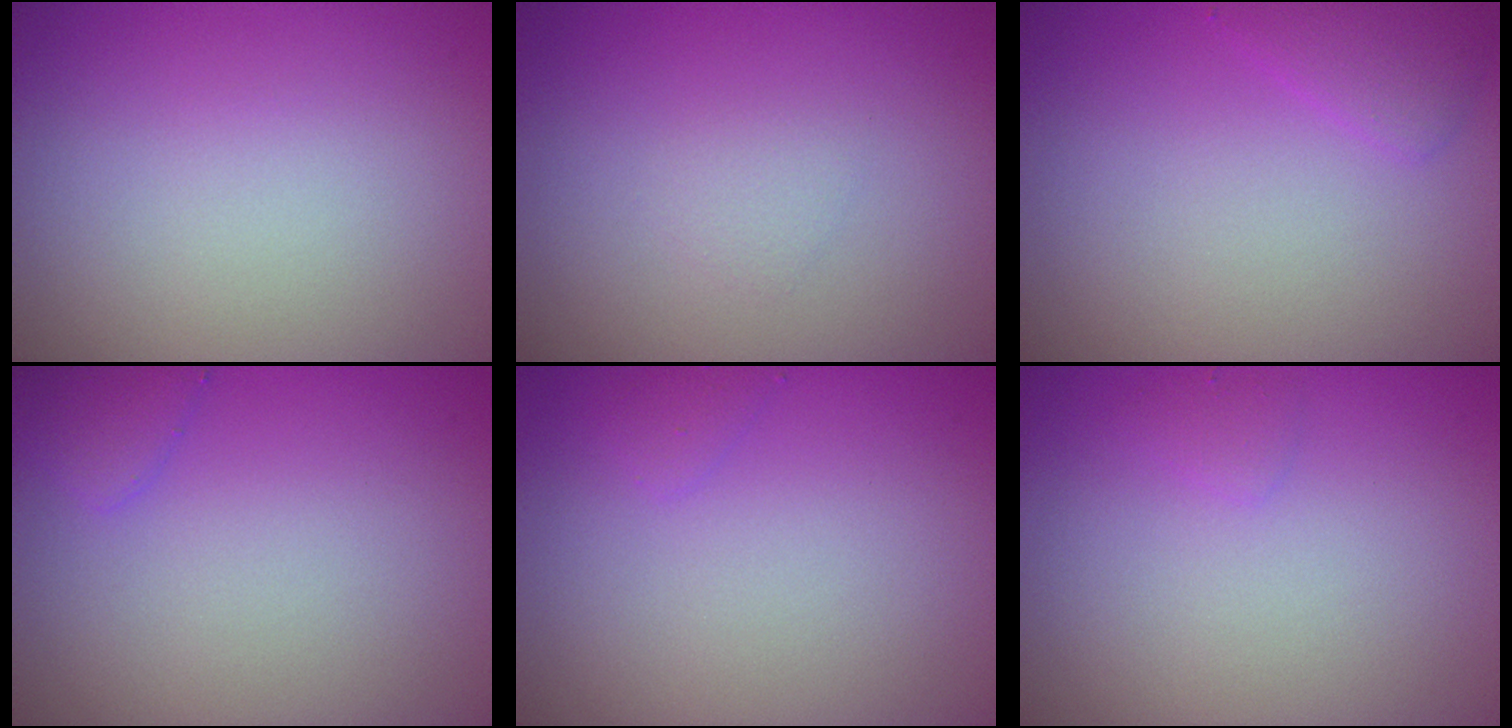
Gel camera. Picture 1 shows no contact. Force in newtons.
{"total": 0.8, "press": 0.8, "slide": 0.1}
{"total": 1.7, "press": 1.7, "slide": 0.1}
{"total": 1.5, "press": 1.5, "slide": 0.1}
{"total": 0.8, "press": 0.8, "slide": 0.0}
{"total": 0.7, "press": 0.7, "slide": 0.0}